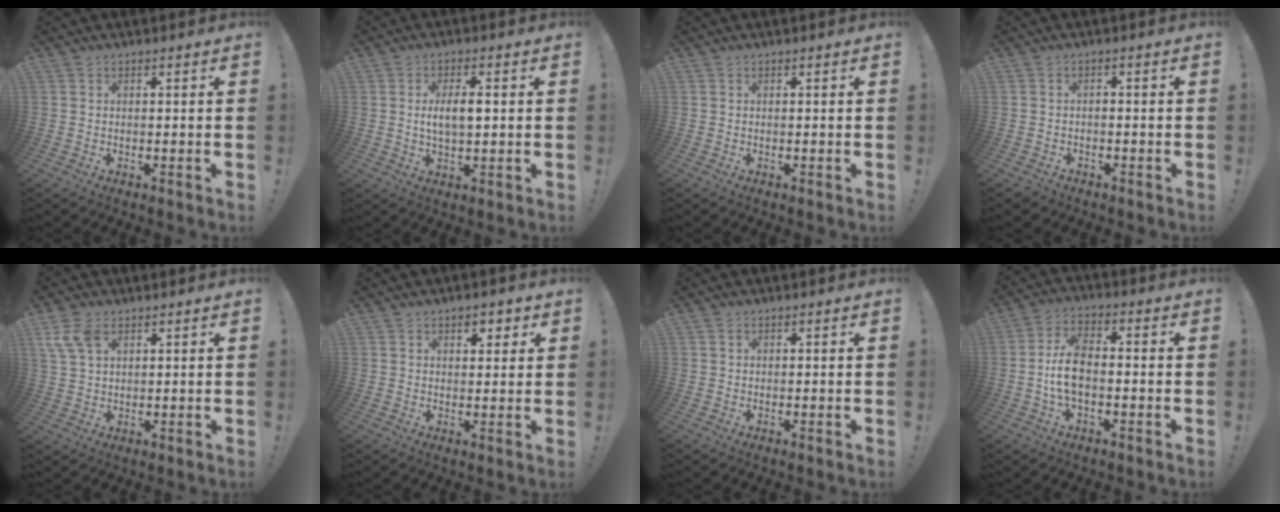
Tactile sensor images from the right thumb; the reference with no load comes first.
{"total": 5.7, "force": [0.5, 2.3, 5.2], "torque": [-0.082, 0.003, 0.004]}
{"total": 0.0}
{"total": 1.8, "force": [-1.3, 1.0, 0.6], "torque": [-0.015, 0.003, -0.023]}
{"total": 7.2, "force": [3.8, 4.2, 4.6], "torque": [-0.098, -0.004, 0.075]}
{"total": 3.6, "force": [2.0, 2.3, 1.9], "torque": [-0.015, -0.006, 0.030]}
{"total": 0.5, "force": [0.3, 0.4, 0.2], "torque": [0.004, -0.003, 0.005]}
{"total": 9.2, "force": [-1.6, 4.8, 7.7], "torque": [-0.157, 0.010, -0.025]}